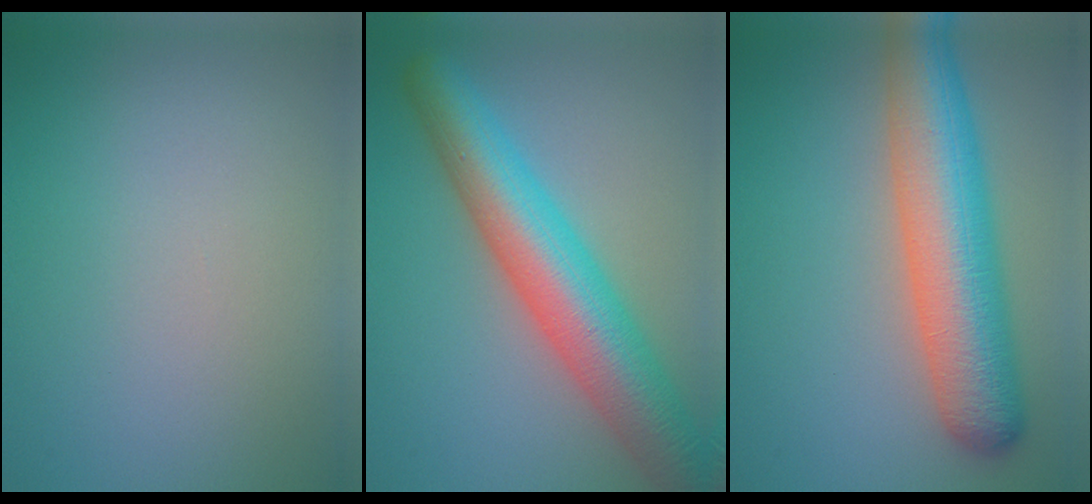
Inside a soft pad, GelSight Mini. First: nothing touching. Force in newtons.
{"total": 9.7, "press": 9.7, "slide": 0.3}
{"total": 9.0, "press": 9.0, "slide": 0.4}